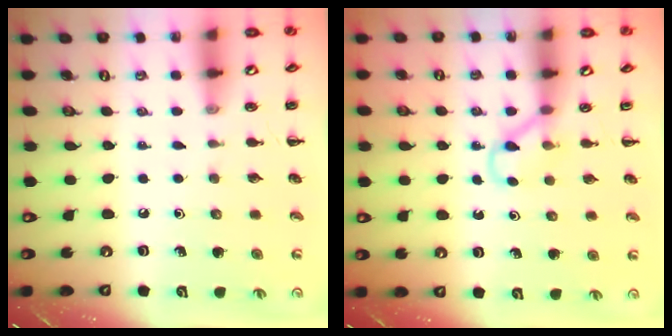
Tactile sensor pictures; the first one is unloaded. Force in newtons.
{"total": 3.2, "press": 3.1, "slide": 1.0}